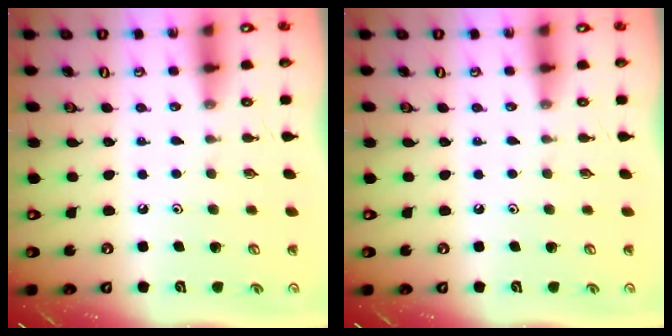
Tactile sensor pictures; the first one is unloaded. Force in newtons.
{"total": 0.0}